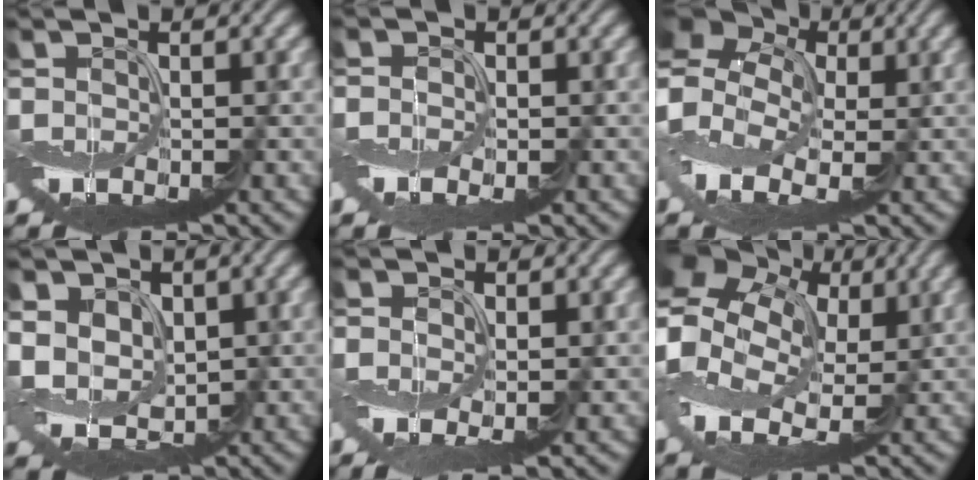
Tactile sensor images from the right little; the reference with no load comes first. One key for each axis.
{"total": 1.2, "fx": -0.6, "fy": 0.7, "fz": 0.8, "tx": -0.018, "ty": -0.002, "tz": -0.012}
{"total": 8.5, "fx": 0.6, "fy": 6.1, "fz": 5.9, "tx": -0.151, "ty": 0.015, "tz": 0.004}
{"total": 4.9, "fx": 1.4, "fy": 3.9, "fz": 2.5, "tx": -0.060, "ty": 0.000, "tz": 0.023}
{"total": 2.4, "fx": -0.4, "fy": 1.3, "fz": 2.0, "tx": -0.037, "ty": -0.007, "tz": -0.002}
{"total": 12.2, "fx": 3.3, "fy": 8.6, "fz": 8.1, "tx": -0.198, "ty": 0.023, "tz": 0.065}